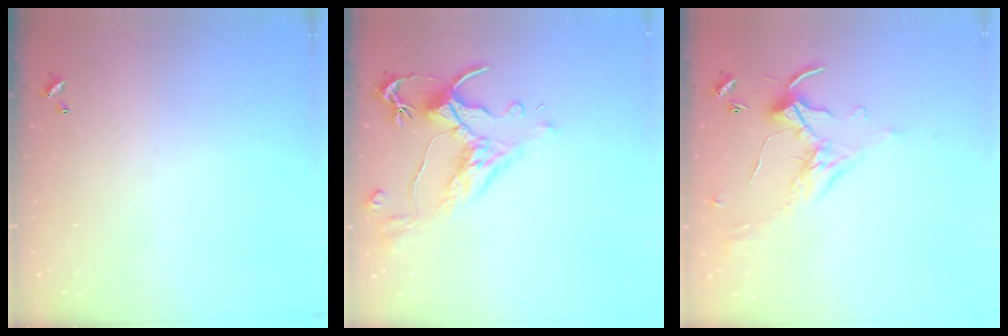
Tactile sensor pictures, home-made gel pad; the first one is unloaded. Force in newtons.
{"total": 3.1, "press": 2.9, "slide": 1.3}
{"total": 0.7, "press": 0.6, "slide": 0.4}